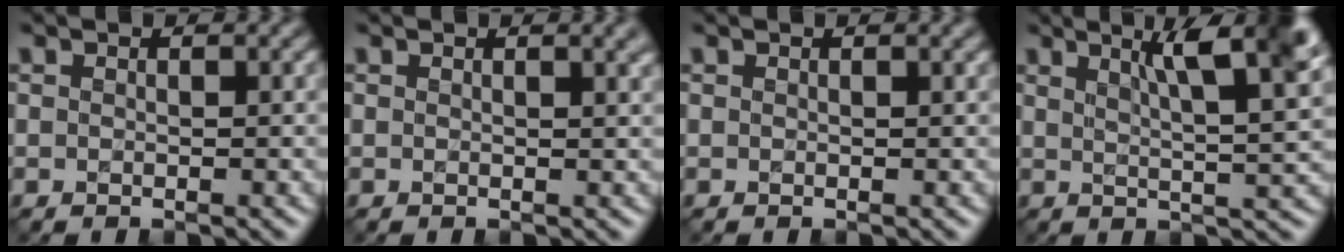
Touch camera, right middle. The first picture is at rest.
{"total": 2.1, "force": [1.3, 0.7, 1.4], "torque": [-0.005, 0.006, 0.016]}
{"total": 0.8, "force": [0.6, 0.2, 0.5], "torque": [-0.007, 0.003, 0.010]}
{"total": 7.8, "force": [3.7, 1.8, 6.6], "torque": [-0.077, 0.015, 0.055]}